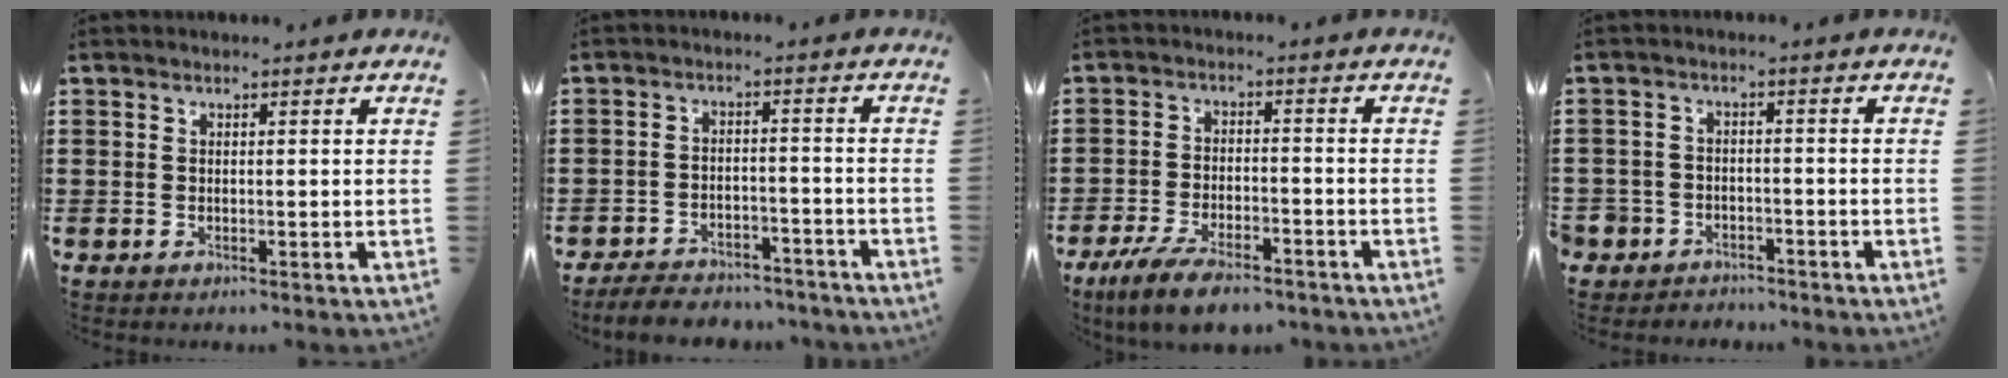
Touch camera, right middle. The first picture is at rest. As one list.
[{"total": 4.5, "force": [-4.4, 0.7, 0.5], "torque": [-0.016, 0.005, -0.092]}, {"total": 6.1, "force": [-4.9, 1.4, 3.2], "torque": [-0.071, -0.002, -0.094]}, {"total": 3.2, "force": [-2.9, 1.3, -0.2], "torque": [-0.011, -0.003, -0.068]}]